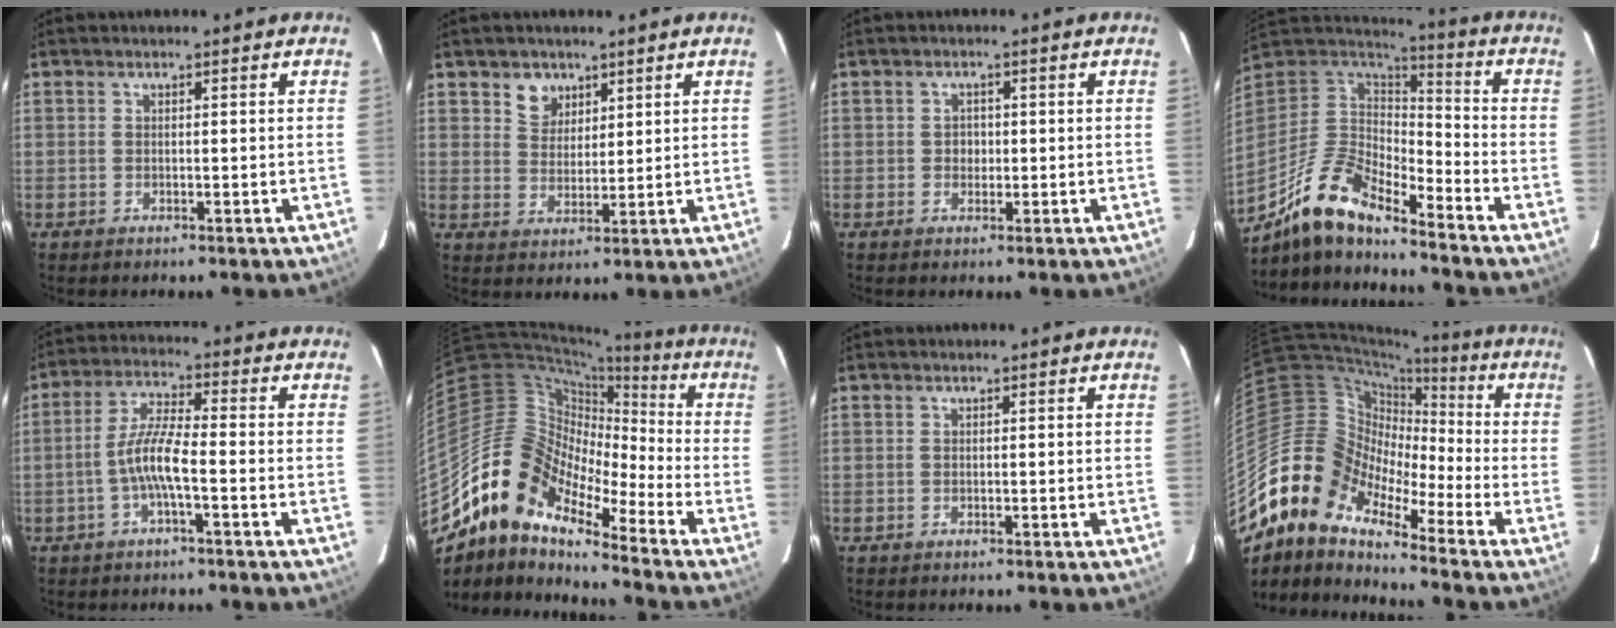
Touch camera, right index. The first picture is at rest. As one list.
[{"total": 4.8, "force": [3.0, 3.6, 1.1], "torque": [-0.011, 0.009, 0.057]}, {"total": 1.9, "force": [-0.2, 1.8, 0.5], "torque": [-0.007, 0.006, -0.004]}, {"total": 15.3, "force": [-12.0, 4.2, 8.5], "torque": [-0.172, -0.010, -0.238]}, {"total": 6.7, "force": [-2.3, 0.8, 6.2], "torque": [-0.134, 0.010, -0.045]}, {"total": 14.3, "force": [-11.0, 5.7, 7.1], "torque": [-0.099, 0.011, -0.232]}, {"total": 0.0}, {"total": 12.9, "force": [-9.5, 6.8, 5.3], "torque": [-0.085, 0.019, -0.211]}]